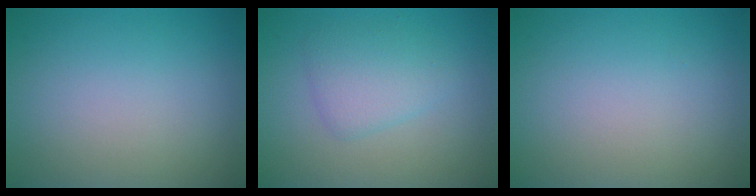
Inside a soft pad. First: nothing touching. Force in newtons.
{"total": 2.7, "press": 2.7, "slide": 0.1}
{"total": 0.0}